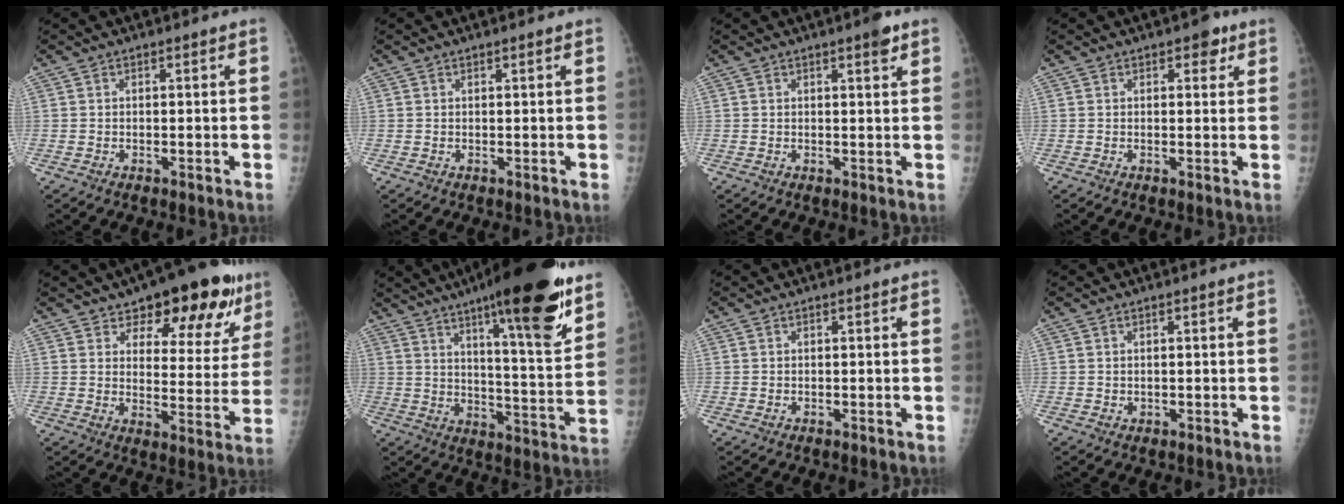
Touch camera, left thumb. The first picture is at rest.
{"total": 0.5, "force": [0.4, 0.0, 0.4], "torque": [-0.005, -0.001, 0.007]}
{"total": 2.5, "force": [1.6, 0.5, 1.9], "torque": [-0.023, -0.007, 0.019]}
{"total": 3.0, "force": [1.7, 1.7, 1.8], "torque": [-0.005, -0.003, 0.017]}
{"total": 18.7, "force": [11.4, 8.5, 12.1], "torque": [-0.103, -0.040, 0.160]}
{"total": 24.0, "force": [15.0, 4.4, 18.2], "torque": [-0.250, -0.065, 0.228]}
{"total": 0.0}
{"total": 0.6, "force": [0.3, 0.4, 0.2], "torque": [0.003, -0.002, 0.005]}